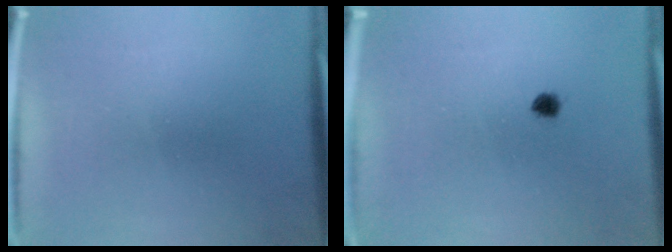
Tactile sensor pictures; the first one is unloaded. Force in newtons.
{"total": 1.4}